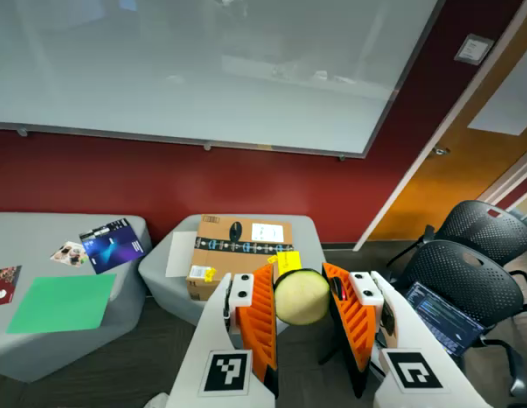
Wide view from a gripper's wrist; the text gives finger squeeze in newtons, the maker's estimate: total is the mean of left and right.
{"total": 10.4, "left": 10.8, "right": 10.1}